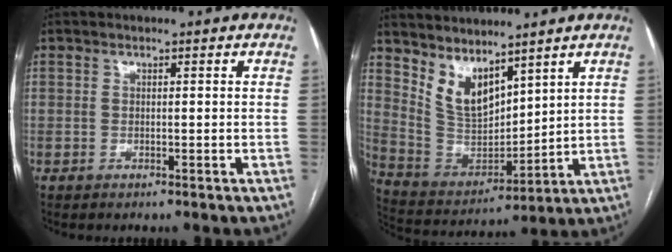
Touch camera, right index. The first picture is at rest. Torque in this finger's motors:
{"motor_torque": [1.12, 1.02, 0.17, 0.09]}